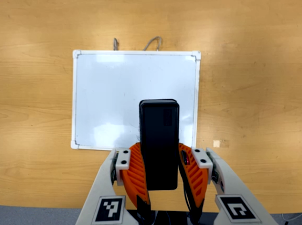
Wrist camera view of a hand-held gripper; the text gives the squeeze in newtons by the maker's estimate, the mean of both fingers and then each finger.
{"total": 6.5, "left": 5.6, "right": 7.4}